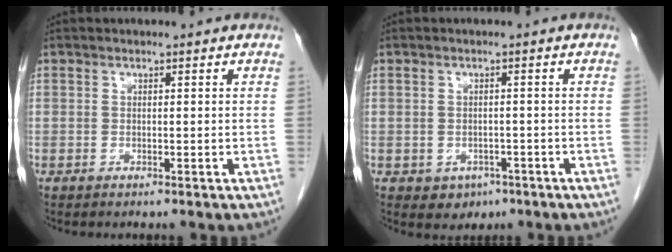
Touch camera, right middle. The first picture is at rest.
{"total": 2.9, "force": [-1.4, 2.3, 1.0], "torque": [-0.013, 0.004, -0.009]}